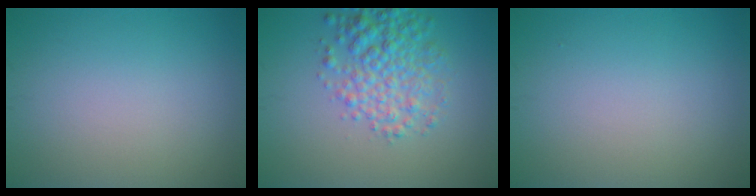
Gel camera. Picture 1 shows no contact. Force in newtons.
{"total": 5.0, "press": 5.0, "slide": 0.1}
{"total": 0.0}